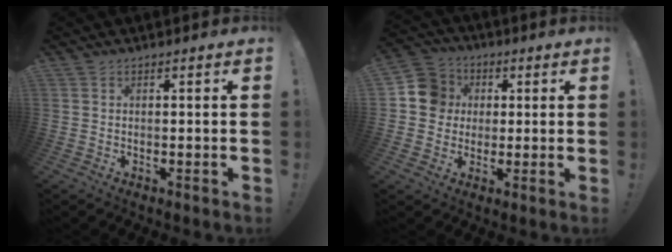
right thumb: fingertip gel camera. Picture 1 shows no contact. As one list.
[{"total": 10.6, "force": [1.3, 10.0, 3.1], "torque": [-0.027, 0.010, 0.030]}]